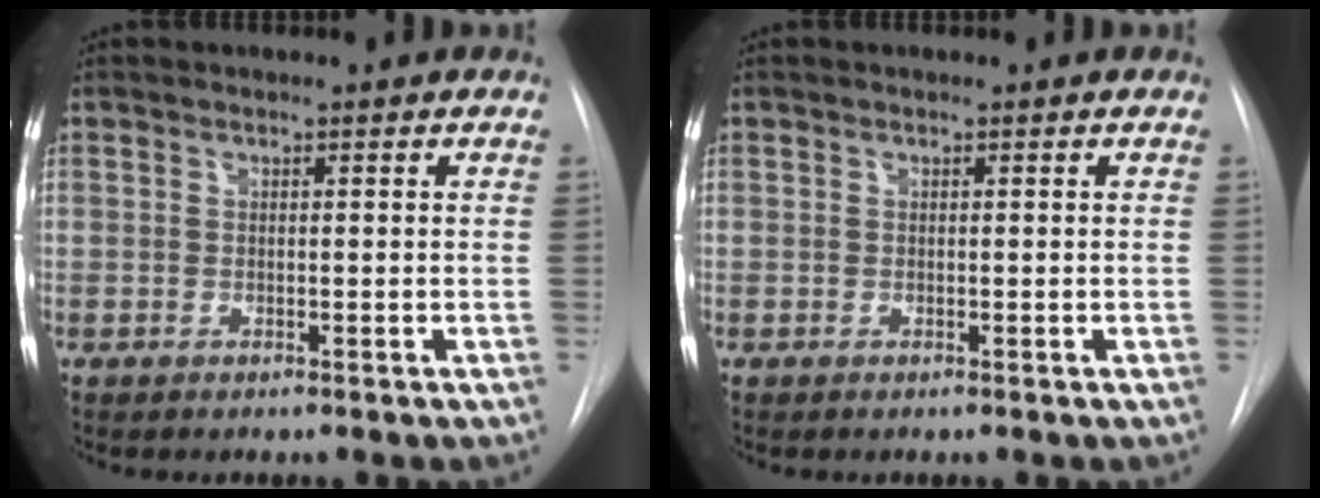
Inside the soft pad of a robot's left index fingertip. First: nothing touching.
{"total": 0.0}